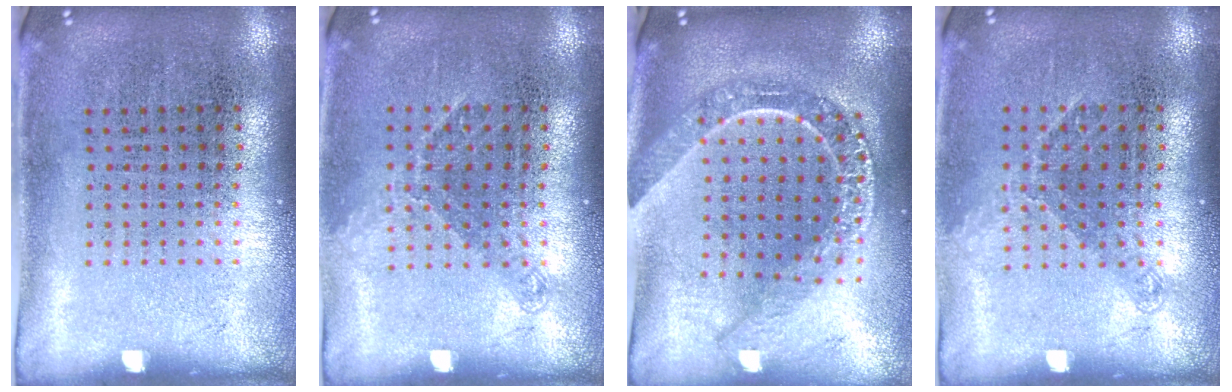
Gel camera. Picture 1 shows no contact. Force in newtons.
{"total": 1.1, "press": 0.9, "slide": 0.6}
{"total": 2.3, "press": 2.0, "slide": 1.2}
{"total": 1.1, "press": 0.9, "slide": 0.6}